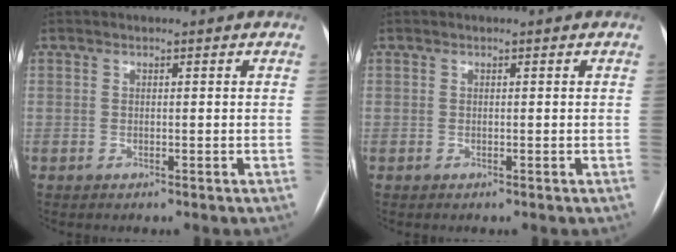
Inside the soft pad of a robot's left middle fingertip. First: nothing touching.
{"total": 0.0}